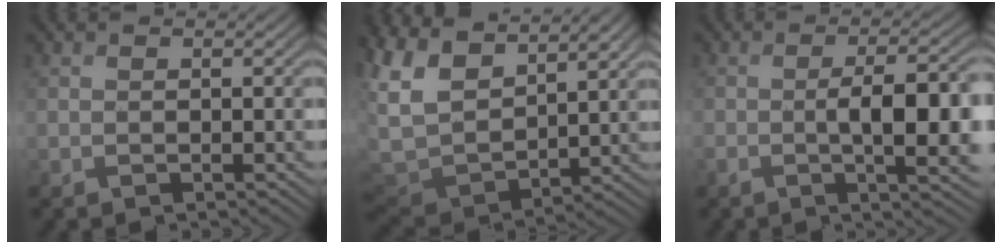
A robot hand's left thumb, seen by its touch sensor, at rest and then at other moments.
{"total": 11.4, "force": [5.1, 6.6, 7.8], "torque": [-0.230, 0.016, 0.089]}
{"total": 8.5, "force": [-1.3, 2.6, 7.9], "torque": [-0.129, -0.008, -0.016]}